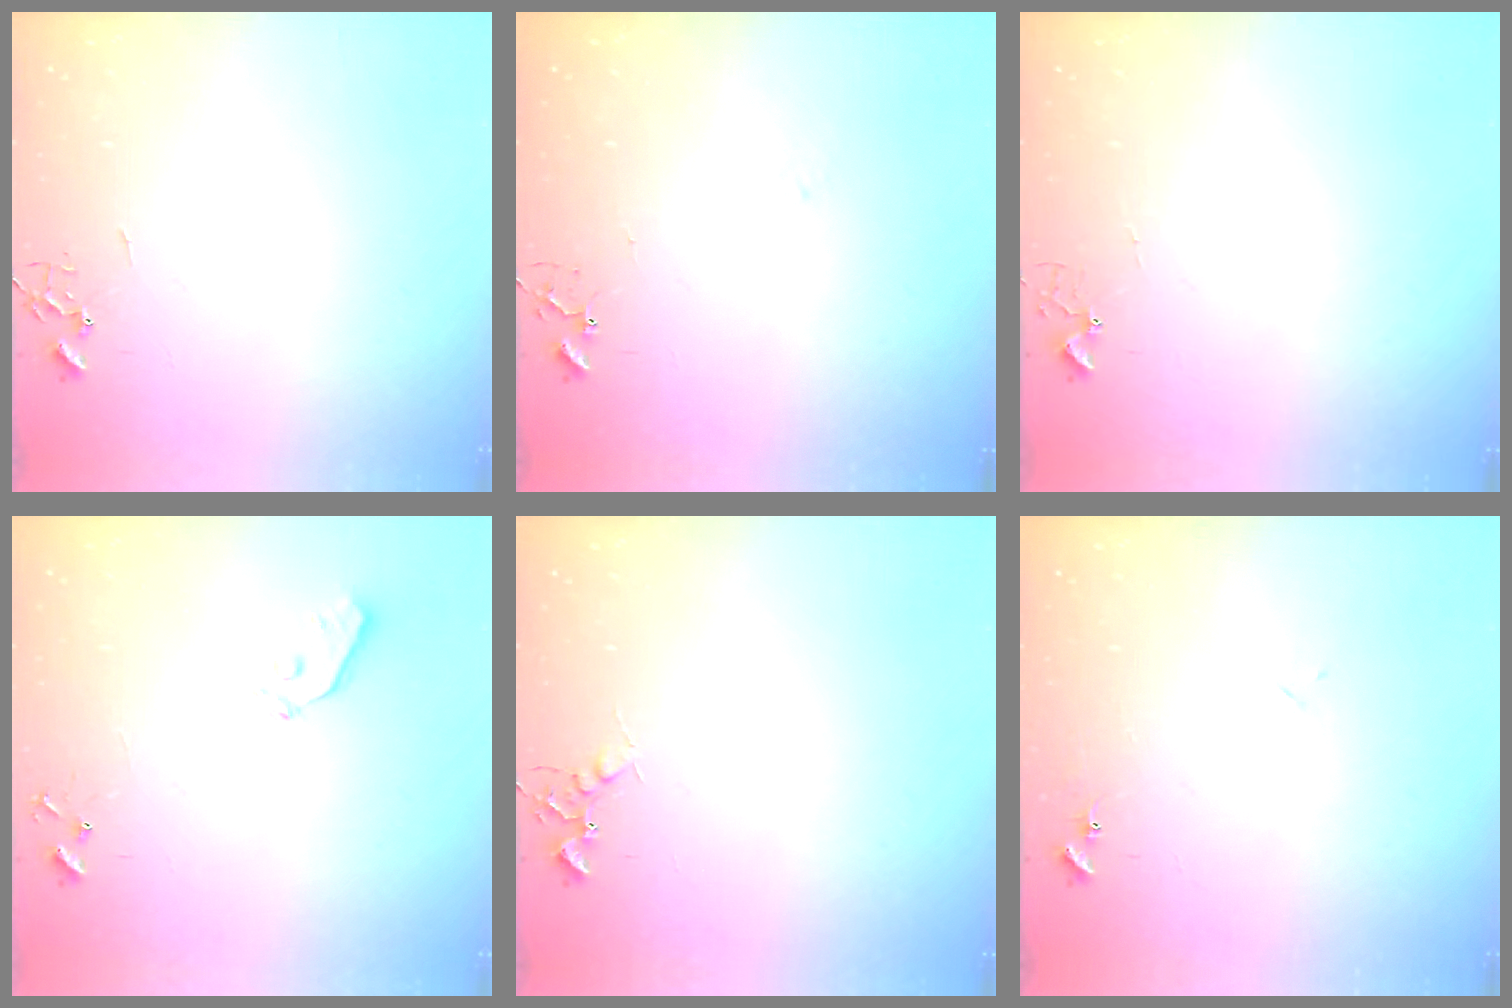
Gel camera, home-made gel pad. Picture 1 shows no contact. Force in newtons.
{"total": 5.7, "press": 5.6, "slide": 0.7}
{"total": 2.7, "press": 2.7, "slide": 0.3}
{"total": 5.7, "press": 5.7, "slide": 0.4}
{"total": 5.8, "press": 5.7, "slide": 1.0}
{"total": 7.8, "press": 7.8, "slide": 0.6}